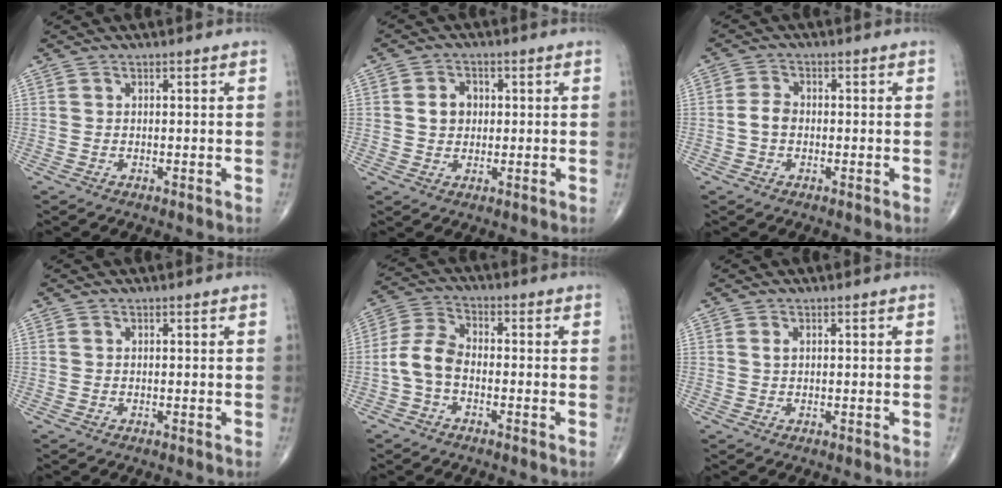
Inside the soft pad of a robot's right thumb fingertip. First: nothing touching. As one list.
[{"total": 4.4, "force": [0.5, 3.7, 2.4], "torque": [-0.026, 0.005, 0.006]}, {"total": 3.0, "force": [-0.6, 2.2, 2.0], "torque": [-0.036, 0.010, -0.016]}, {"total": 0.0}, {"total": 6.7, "force": [-1.9, 4.0, 5.0], "torque": [-0.103, 0.026, -0.048]}, {"total": 0.8, "force": [0.3, 0.4, 0.6], "torque": [-0.014, 0.004, 0.008]}]